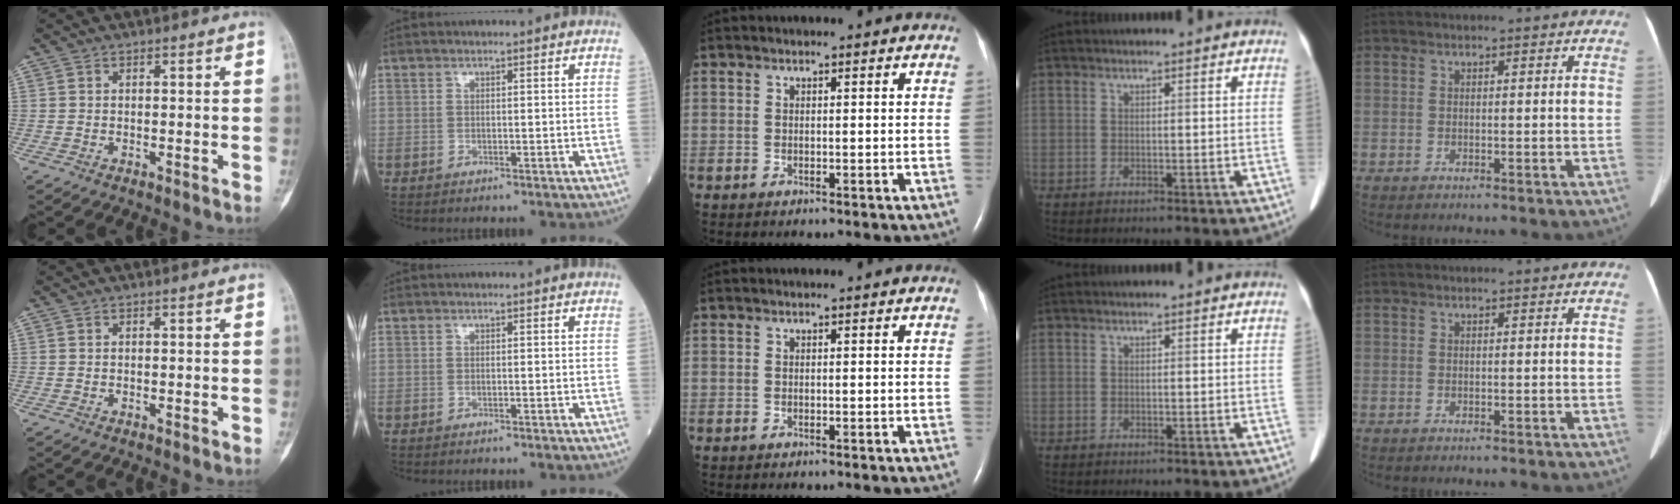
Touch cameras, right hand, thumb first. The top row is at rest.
{}